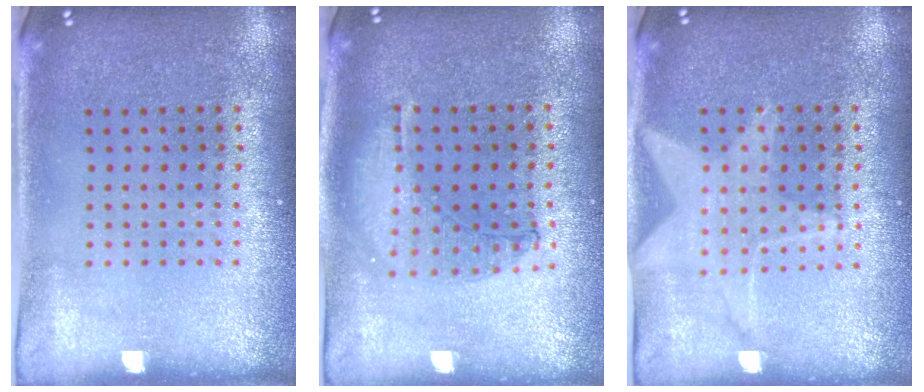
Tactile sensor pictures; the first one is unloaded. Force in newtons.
{"total": 0.7, "press": 0.7, "slide": 0.2}
{"total": 1.5, "press": 1.5, "slide": 0.4}